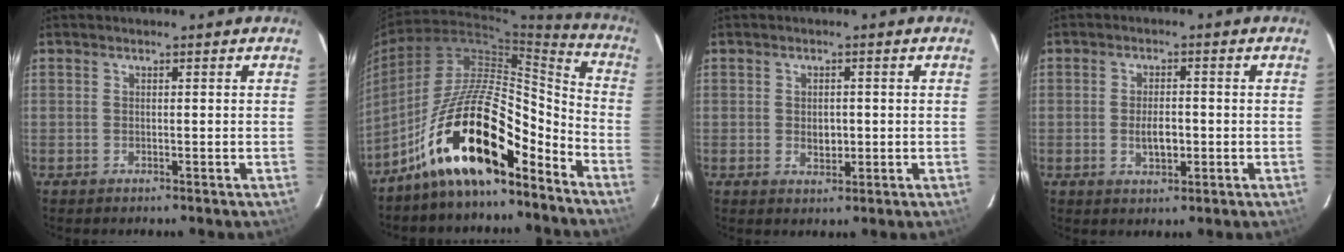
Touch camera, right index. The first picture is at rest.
{"total": 17.6, "force": [-12.1, 5.5, 11.5], "torque": [-0.204, 0.020, -0.221]}
{"total": 3.0, "force": [-0.3, 2.1, 2.1], "torque": [-0.035, 0.001, -0.003]}
{"total": 4.4, "force": [-0.8, 2.2, 3.8], "torque": [-0.071, -0.001, -0.010]}